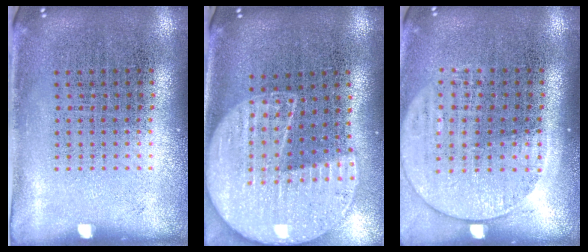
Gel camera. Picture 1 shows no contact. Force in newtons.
{"total": 2.2, "press": 1.9, "slide": 1.0}
{"total": 1.6, "press": 1.5, "slide": 0.7}